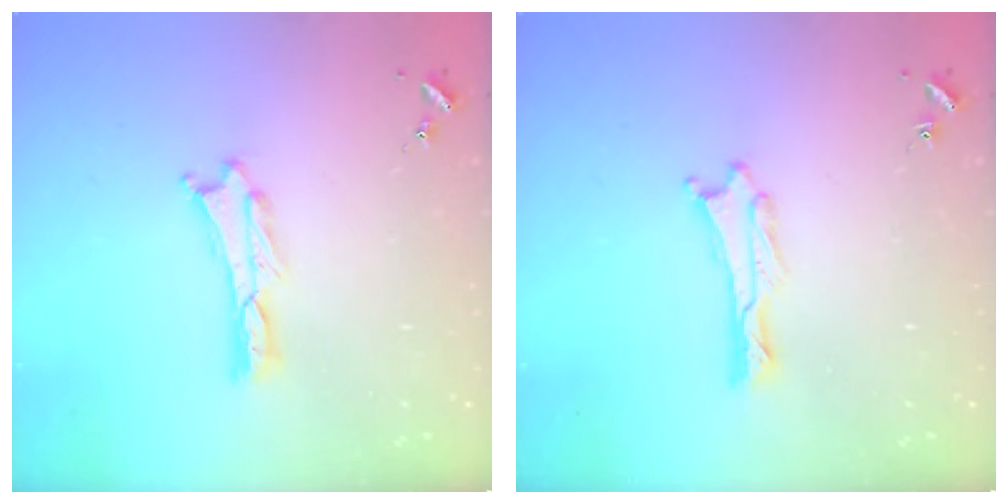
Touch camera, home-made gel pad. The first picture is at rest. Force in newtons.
{"total": 0.6, "press": 0.6, "slide": 0.1}